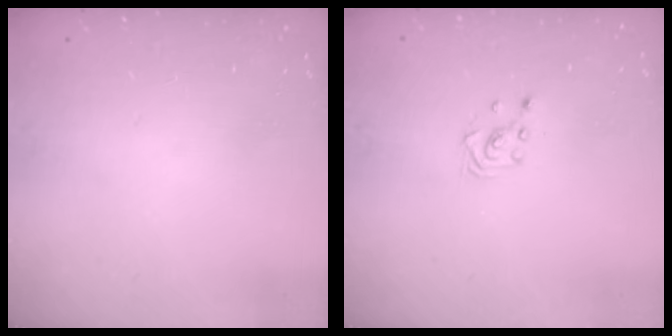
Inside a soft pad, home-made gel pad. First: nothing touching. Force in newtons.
{"total": 2.8, "press": 2.8, "slide": 0.3}